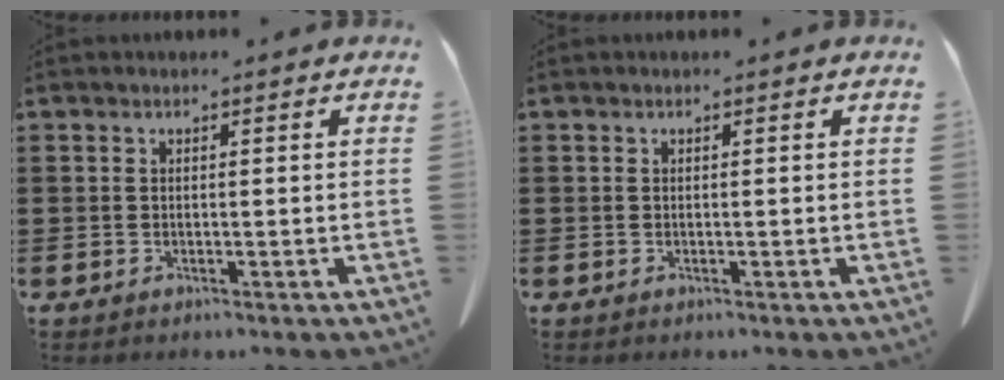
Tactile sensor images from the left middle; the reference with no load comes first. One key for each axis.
{"total": 0.0}